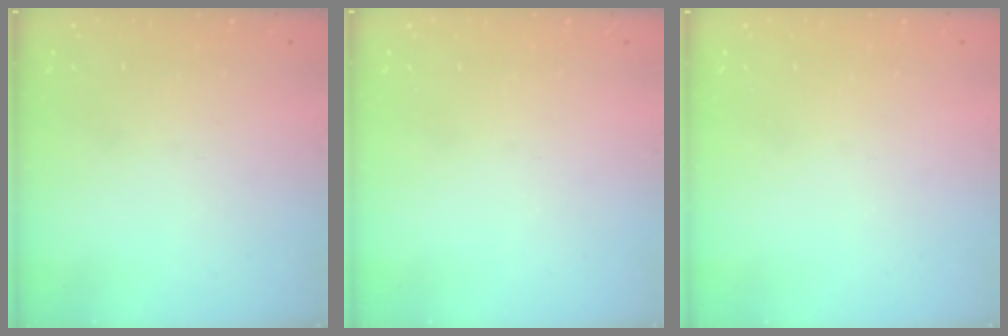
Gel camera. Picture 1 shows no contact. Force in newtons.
{"total": 0.0}
{"total": 0.0}